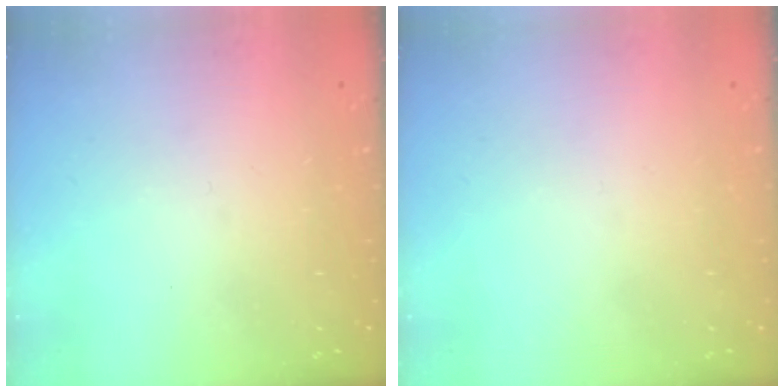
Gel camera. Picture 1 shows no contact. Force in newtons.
{"total": 1.6, "press": 1.6, "slide": 0.1}